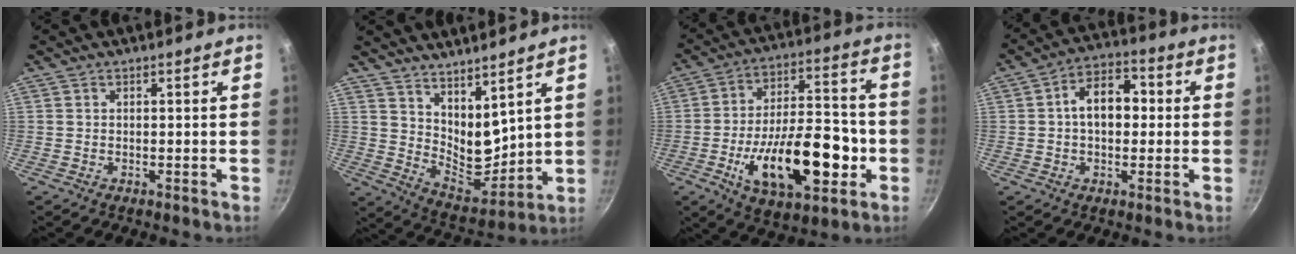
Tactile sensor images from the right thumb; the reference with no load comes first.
{"total": 11.3, "force": [7.3, 4.9, 7.1], "torque": [-0.088, -0.076, 0.134]}
{"total": 22.5, "force": [-6.4, 11.0, 18.6], "torque": [-0.266, 0.037, -0.094]}
{"total": 9.7, "force": [0.6, 6.5, 7.2], "torque": [-0.078, 0.027, -0.003]}